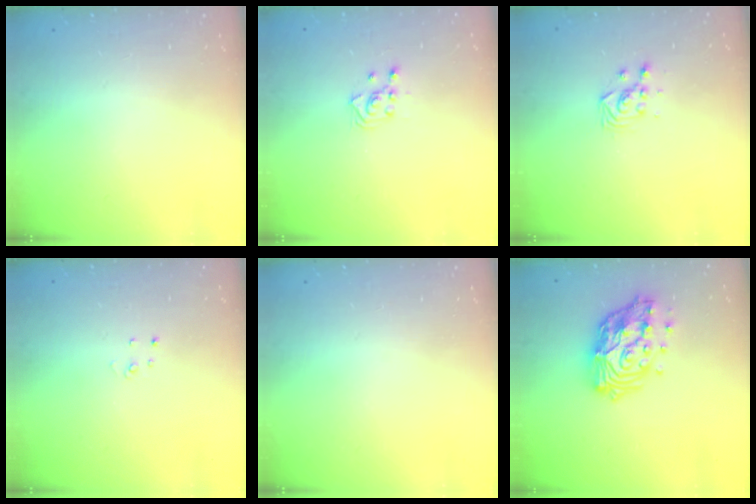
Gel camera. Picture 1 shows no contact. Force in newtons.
{"total": 2.5, "press": 2.3, "slide": 1.0}
{"total": 3.7, "press": 3.7, "slide": 0.2}
{"total": 2.7, "press": 2.7, "slide": 0.3}
{"total": 0.0}
{"total": 15.3, "press": 15.3, "slide": 1.2}